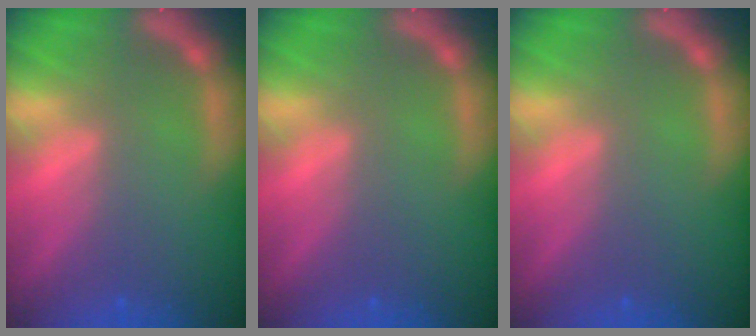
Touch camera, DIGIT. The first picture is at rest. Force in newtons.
{"total": 0.0}
{"total": 0.0}